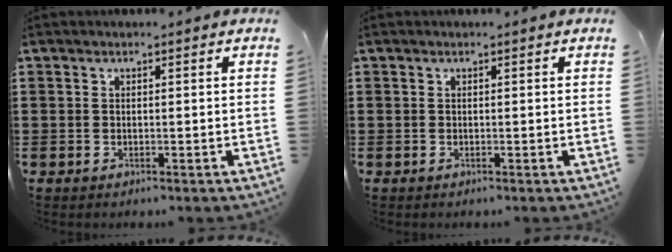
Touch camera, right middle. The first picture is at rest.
{"total": 0.0}